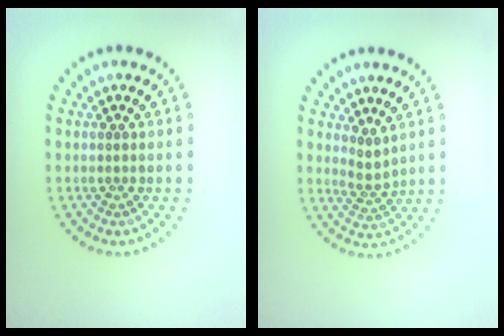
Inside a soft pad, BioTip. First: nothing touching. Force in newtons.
{"total": 1.8, "press": 1.2, "slide": 1.3}